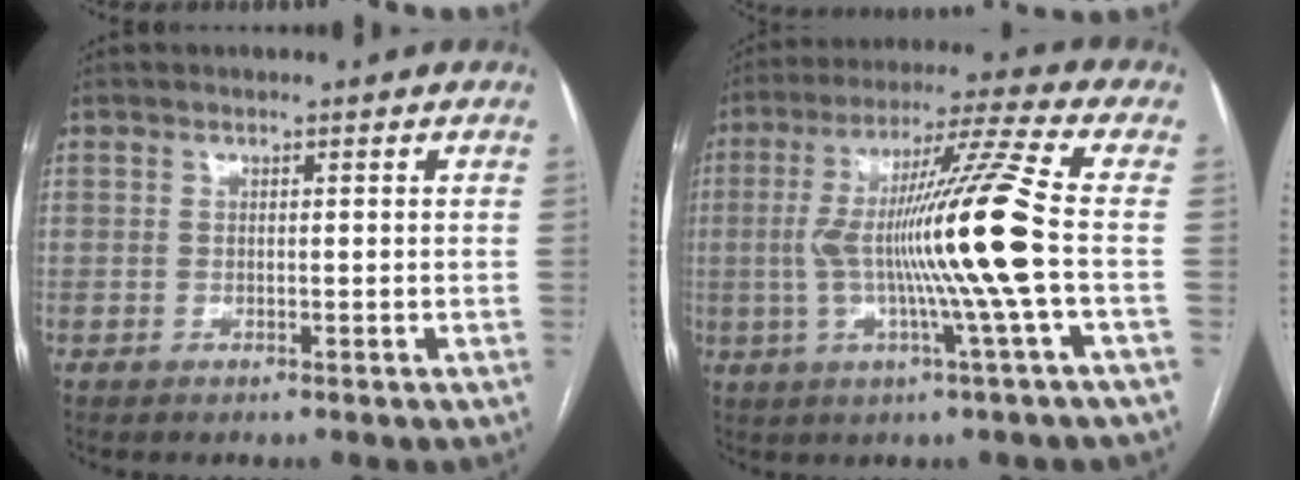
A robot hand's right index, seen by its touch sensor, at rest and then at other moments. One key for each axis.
{"total": 15.9, "fx": -1.4, "fy": -2.5, "fz": 15.6, "tx": -0.282, "ty": -0.005, "tz": -0.033}